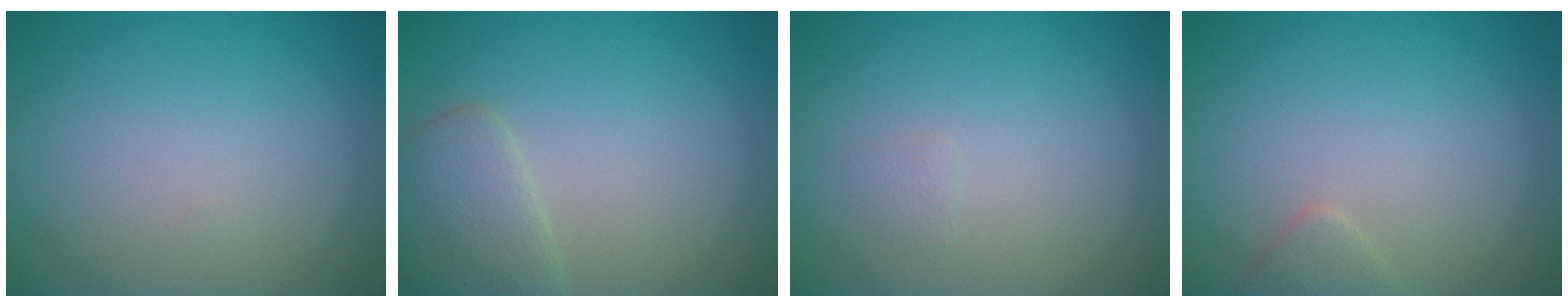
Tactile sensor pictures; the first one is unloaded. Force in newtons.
{"total": 2.9, "press": 2.9, "slide": 0.2}
{"total": 0.5, "press": 0.5, "slide": 0.1}
{"total": 1.2, "press": 1.2, "slide": 0.1}